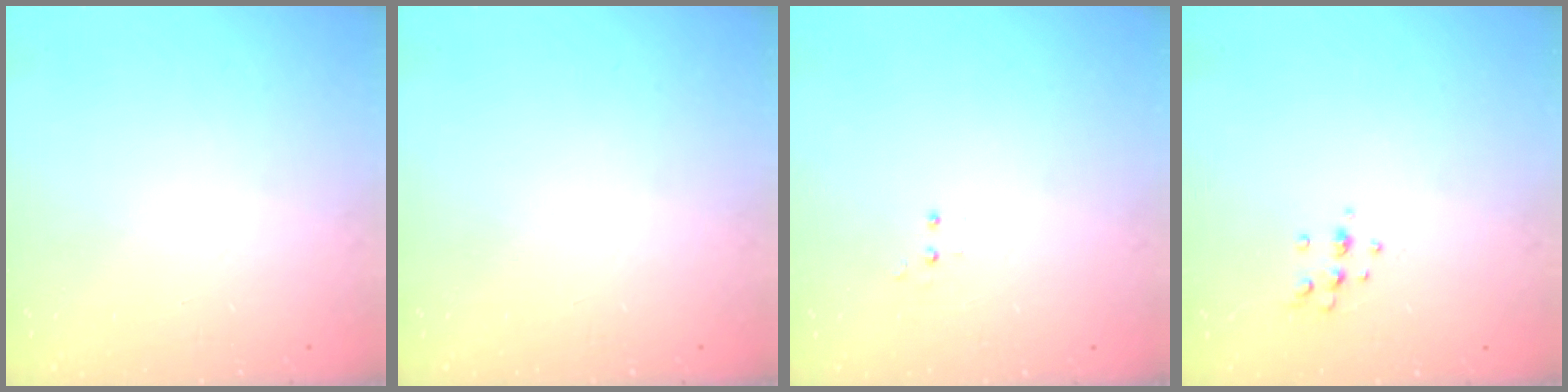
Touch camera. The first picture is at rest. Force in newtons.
{"total": 0.0}
{"total": 3.4, "press": 3.3, "slide": 0.7}
{"total": 6.9, "press": 6.8, "slide": 1.2}